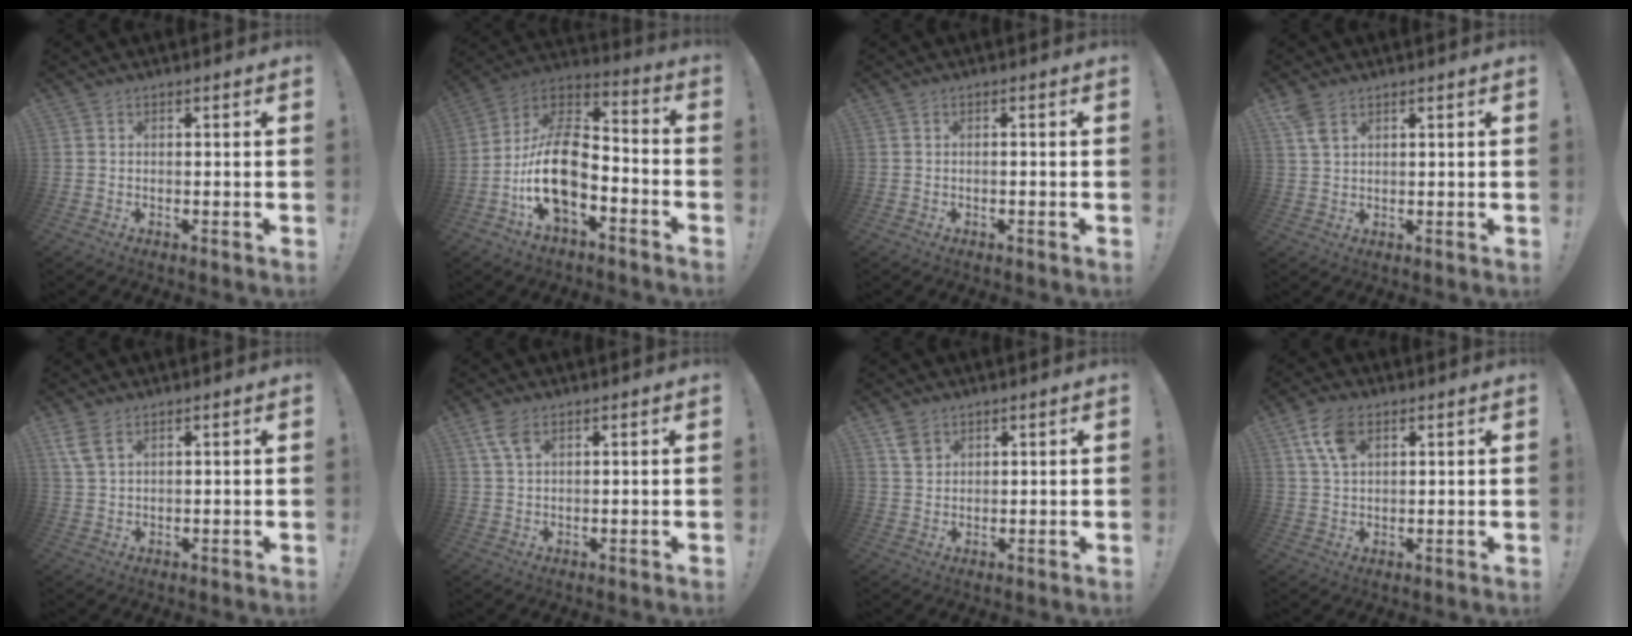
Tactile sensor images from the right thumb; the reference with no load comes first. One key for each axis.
{"total": 17.6, "fx": -6.3, "fy": 9.9, "fz": 13.1, "tx": -0.250, "ty": 0.034, "tz": -0.103}
{"total": 1.0, "fx": -0.8, "fy": -0.3, "fz": 0.5, "tx": -0.018, "ty": 0.002, "tz": -0.014}
{"total": 4.5, "fx": 2.7, "fy": 2.2, "fz": 2.8, "tx": -0.045, "ty": -0.014, "tz": 0.051}
{"total": 4.8, "fx": 2.8, "fy": 2.1, "fz": 3.3, "tx": -0.076, "ty": -0.001, "tz": 0.058}
{"total": 5.2, "fx": 2.7, "fy": 2.3, "fz": 3.7, "tx": -0.072, "ty": -0.006, "tz": 0.052}
{"total": 4.3, "fx": 2.7, "fy": 2.9, "fz": 1.7, "tx": -0.017, "ty": -0.012, "tz": 0.049}
{"total": 8.4, "fx": 4.0, "fy": 4.6, "fz": 5.8, "tx": -0.104, "ty": -0.002, "tz": 0.077}